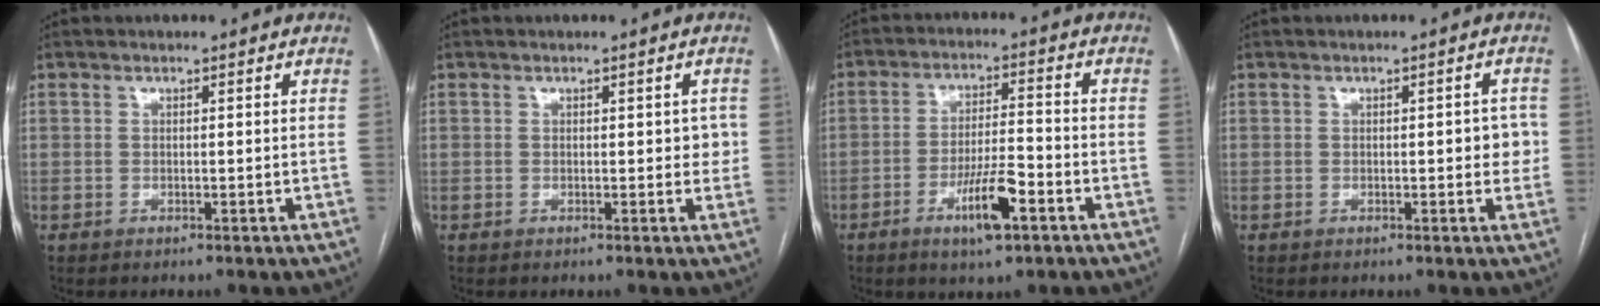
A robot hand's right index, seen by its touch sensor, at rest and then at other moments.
{"total": 2.3, "force": [0.3, 1.4, 1.8], "torque": [-0.012, 0.009, 0.003]}
{"total": 8.1, "force": [-4.0, 1.3, 6.9], "torque": [-0.127, -0.003, -0.066]}
{"total": 3.0, "force": [0.0, 1.3, 2.7], "torque": [-0.022, 0.010, 0.000]}